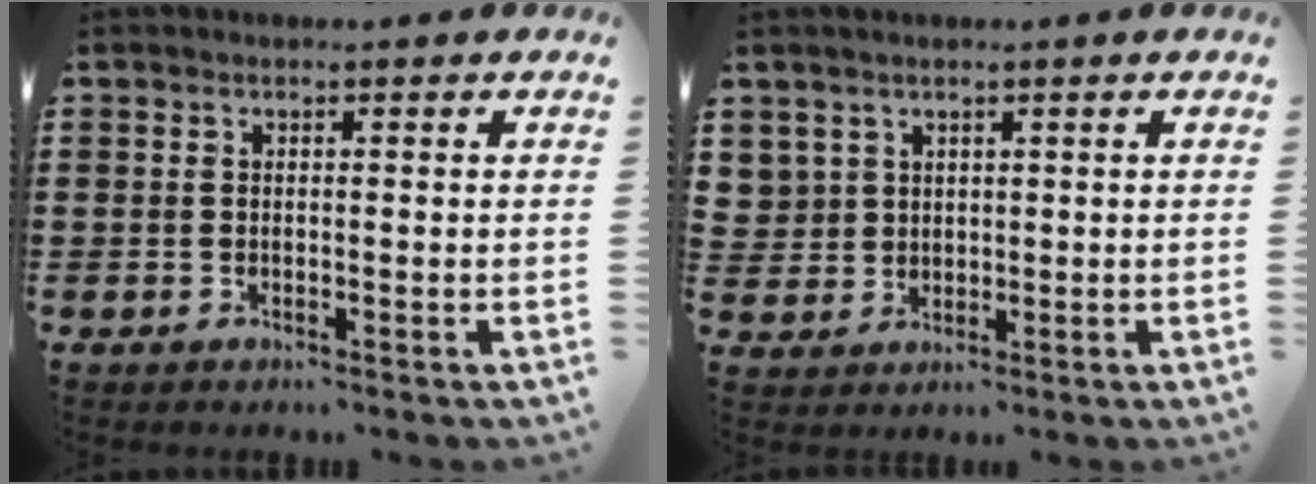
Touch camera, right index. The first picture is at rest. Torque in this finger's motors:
{"motor_torque": [-0.19, -0.13, 0.00, 0.00]}